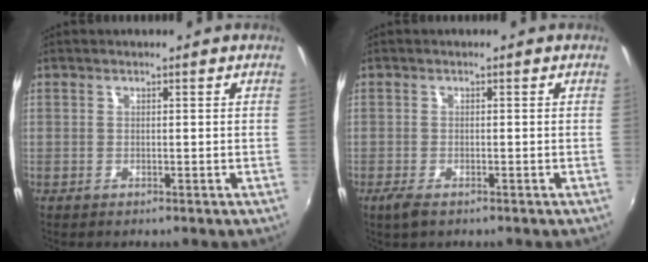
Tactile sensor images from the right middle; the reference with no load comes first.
{"total": 2.5, "force": [-1.6, 0.8, 1.8], "torque": [-0.037, -0.007, -0.029]}